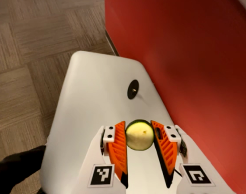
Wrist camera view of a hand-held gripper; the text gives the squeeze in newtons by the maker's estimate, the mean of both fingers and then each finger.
{"total": 10.3, "left": 10.8, "right": 9.8}